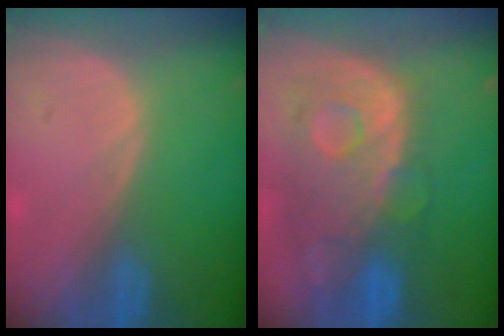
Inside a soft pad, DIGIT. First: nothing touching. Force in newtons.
{"total": 12.0, "press": 10.1, "slide": 6.5}